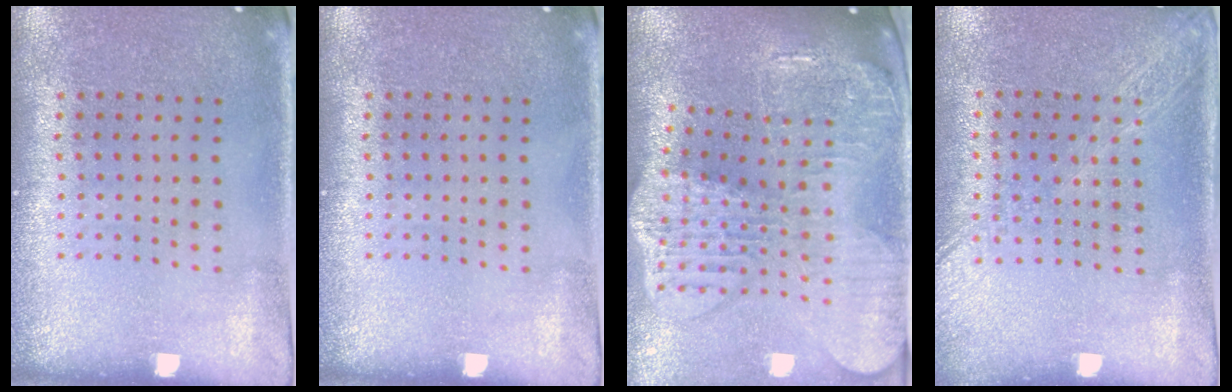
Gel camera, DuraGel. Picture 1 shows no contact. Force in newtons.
{"total": 0.0}
{"total": 4.4, "press": 3.4, "slide": 2.9}
{"total": 1.9, "press": 1.7, "slide": 1.0}